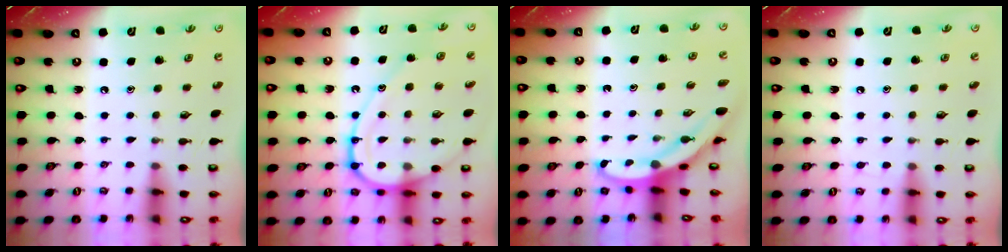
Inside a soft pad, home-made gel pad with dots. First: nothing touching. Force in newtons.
{"total": 14.7, "press": 14.7, "slide": 1.4}
{"total": 4.0, "press": 4.0, "slide": 0.1}
{"total": 4.0, "press": 4.0, "slide": 0.5}